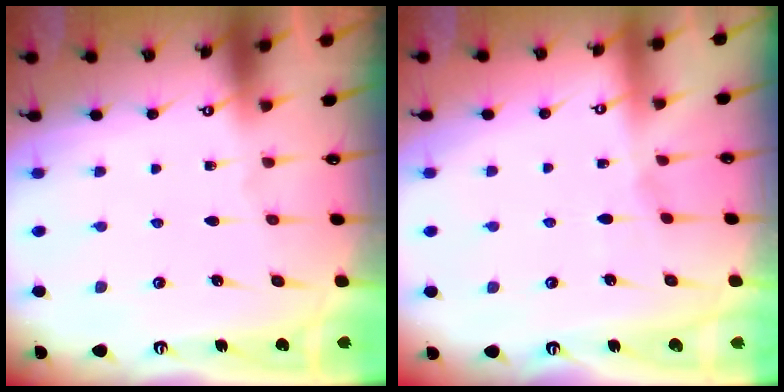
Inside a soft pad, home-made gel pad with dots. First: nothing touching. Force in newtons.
{"total": 2.5, "press": 2.4, "slide": 0.5}